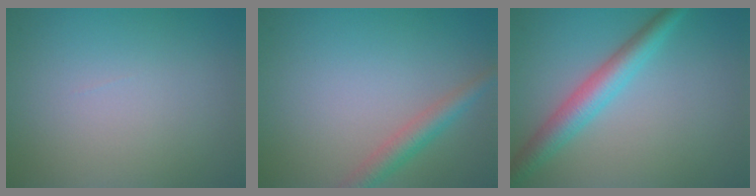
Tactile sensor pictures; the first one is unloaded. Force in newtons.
{"total": 2.7, "press": 2.7, "slide": 0.1}
{"total": 3.9, "press": 3.9, "slide": 0.0}